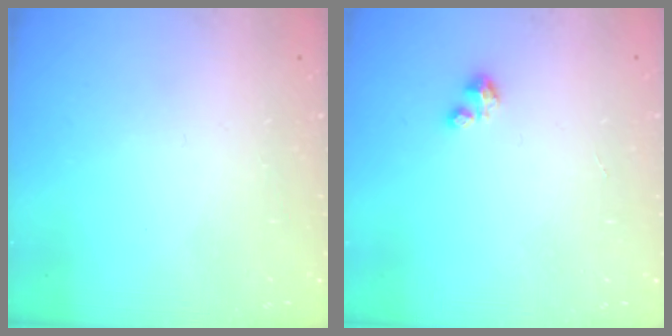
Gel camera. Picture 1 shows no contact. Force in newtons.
{"total": 0.9, "press": 0.9, "slide": 0.2}